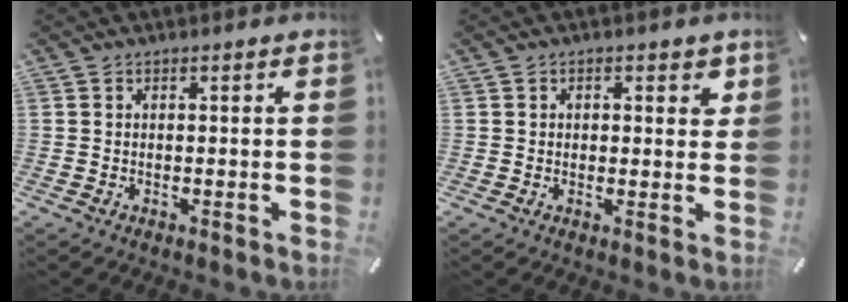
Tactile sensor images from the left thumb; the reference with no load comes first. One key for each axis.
{"total": 2.4, "fx": 0.8, "fy": 1.6, "fz": 1.5, "tx": -0.008, "ty": -0.003, "tz": 0.007}